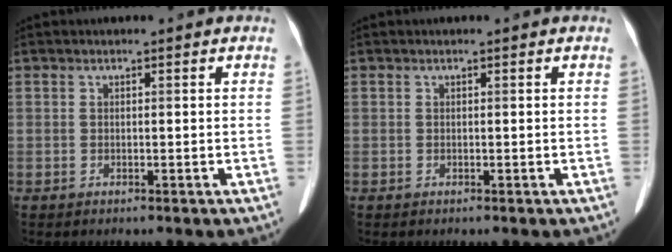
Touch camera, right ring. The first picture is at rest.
{"total": 0.0}